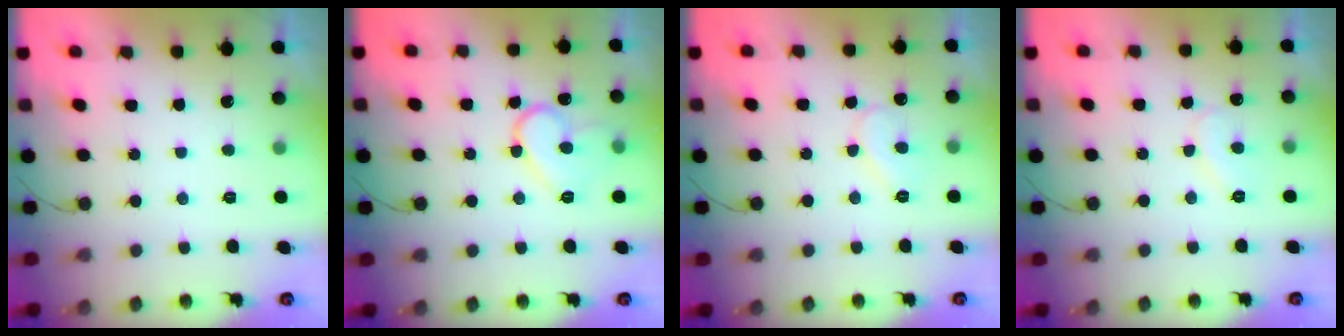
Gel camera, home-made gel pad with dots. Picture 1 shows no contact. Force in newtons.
{"total": 10.6, "press": 10.5, "slide": 1.0}
{"total": 8.1, "press": 8.0, "slide": 0.3}
{"total": 7.1, "press": 7.1, "slide": 0.3}